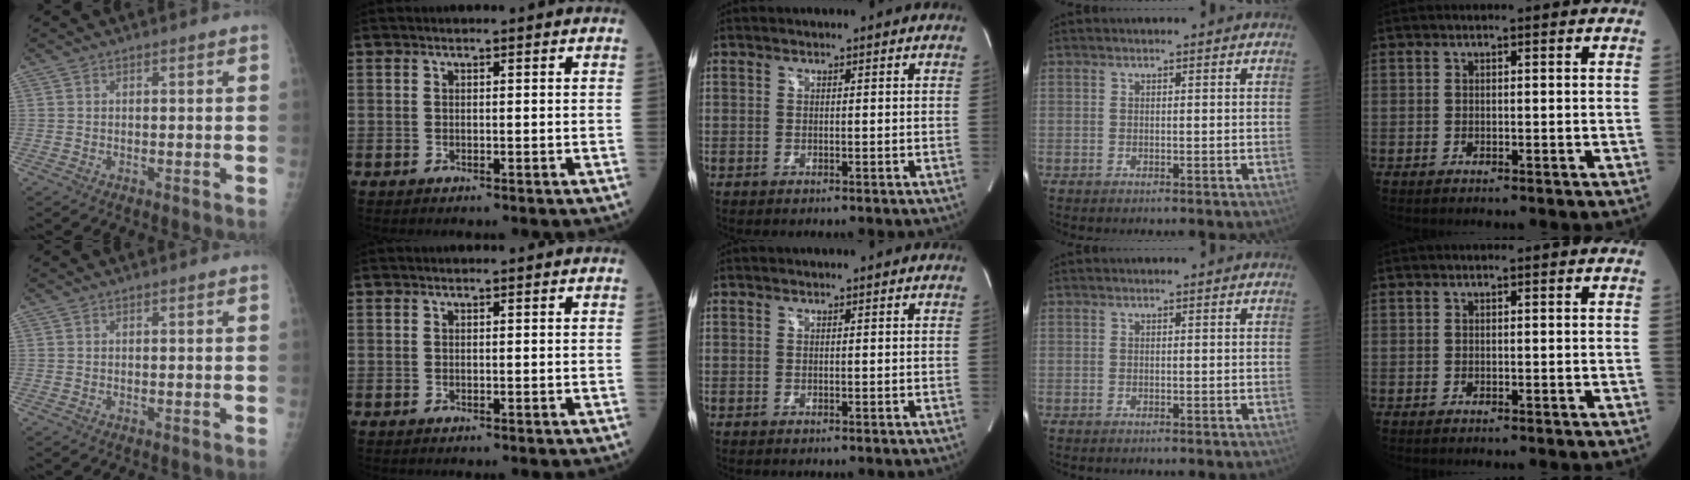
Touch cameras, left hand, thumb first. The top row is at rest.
{}